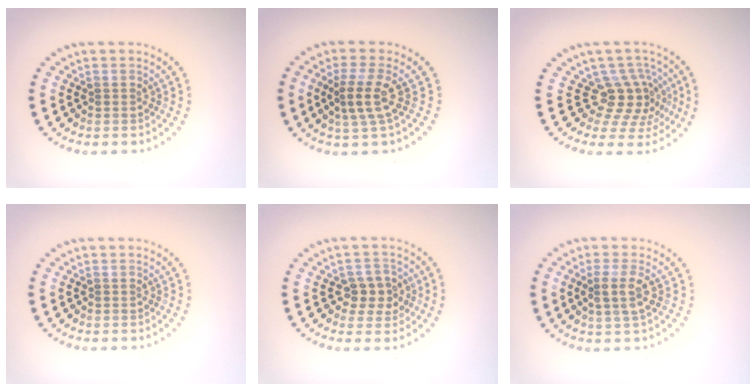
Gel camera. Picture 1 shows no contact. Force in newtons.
{"total": 2.7, "press": 2.1, "slide": 1.6}
{"total": 3.9, "press": 2.9, "slide": 2.7}
{"total": 0.0}
{"total": 2.7, "press": 2.5, "slide": 0.8}
{"total": 2.2, "press": 2.0, "slide": 1.0}